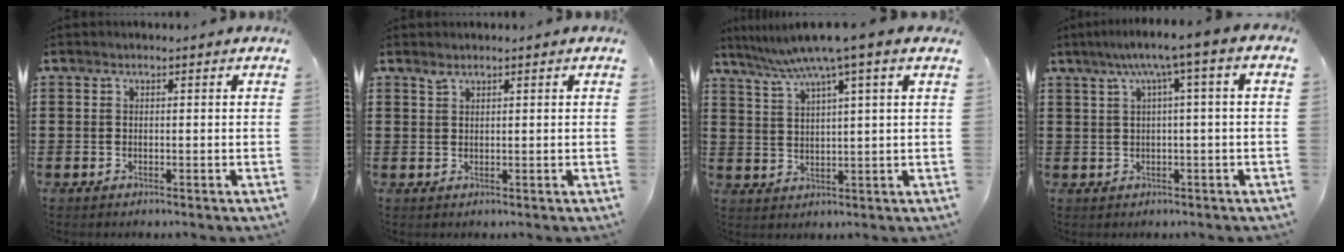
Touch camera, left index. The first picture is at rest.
{"total": 1.2, "force": [1.1, 0.3, 0.3], "torque": [-0.010, 0.001, 0.021]}
{"total": 6.9, "force": [4.9, -0.4, 4.7], "torque": [-0.105, -0.018, 0.081]}
{"total": 5.0, "force": [0.9, -0.5, 4.9], "torque": [-0.095, -0.003, 0.008]}